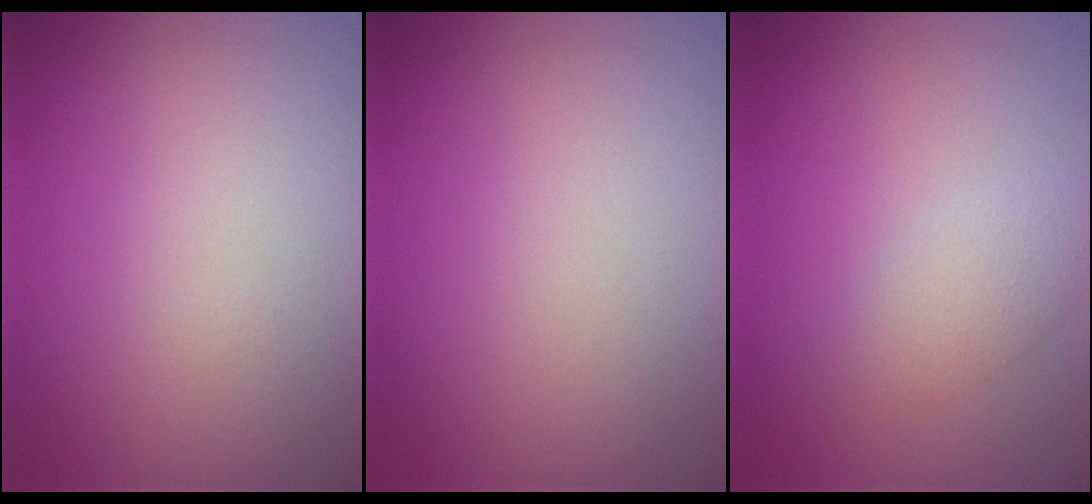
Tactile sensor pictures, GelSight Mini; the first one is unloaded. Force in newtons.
{"total": 0.0}
{"total": 2.4, "press": 2.4, "slide": 0.1}